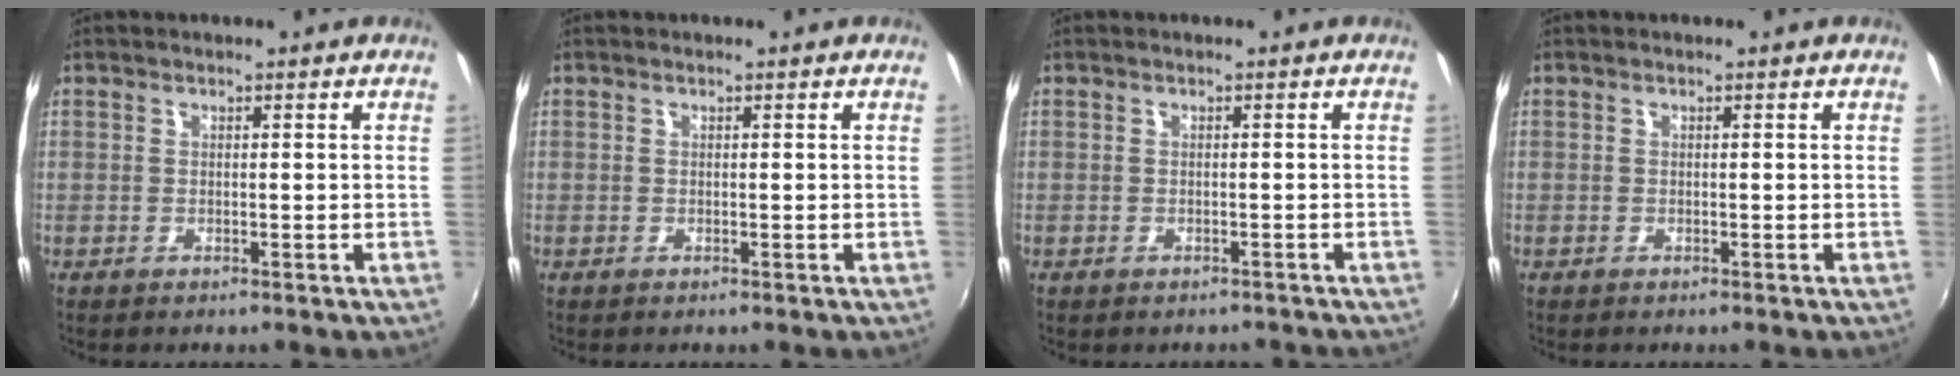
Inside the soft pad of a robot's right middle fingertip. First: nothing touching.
{"total": 0.0}
{"total": 2.8, "force": [-2.4, 1.1, 0.7], "torque": [-0.010, -0.008, -0.027]}
{"total": 0.0}